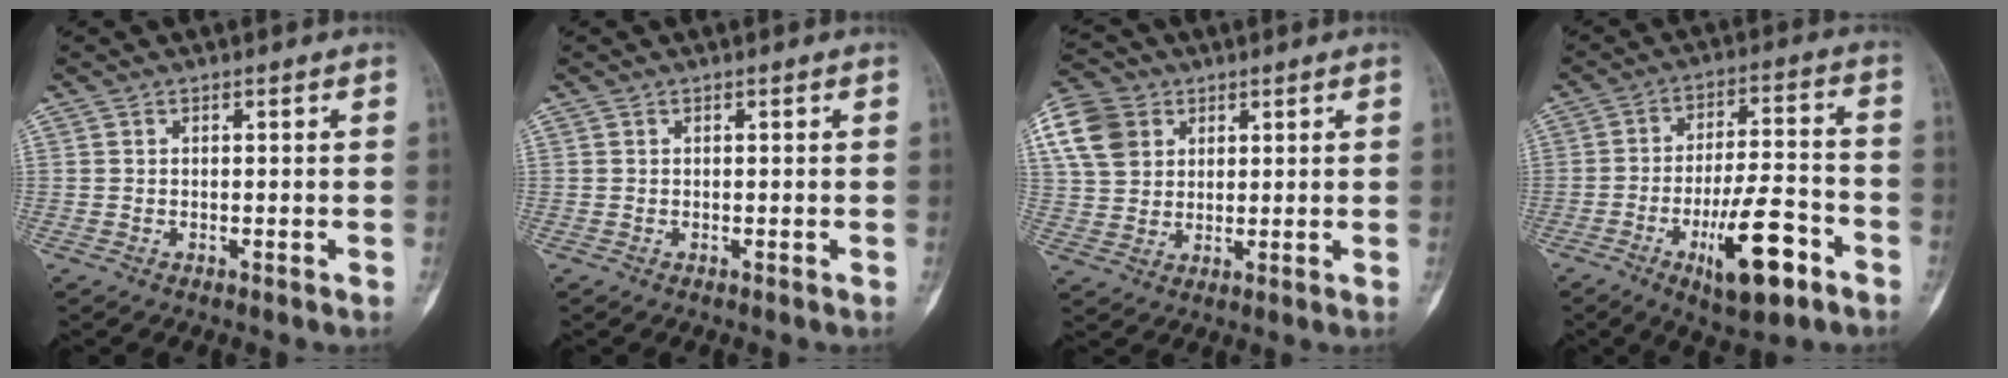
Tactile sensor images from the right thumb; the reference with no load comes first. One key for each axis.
{"total": 0.0}
{"total": 11.9, "fx": 4.4, "fy": 9.3, "fz": 6.0, "tx": -0.110, "ty": 0.007, "tz": 0.080}
{"total": 14.6, "fx": -6.9, "fy": 4.9, "fz": 11.9, "tx": -0.191, "ty": 0.037, "tz": -0.103}